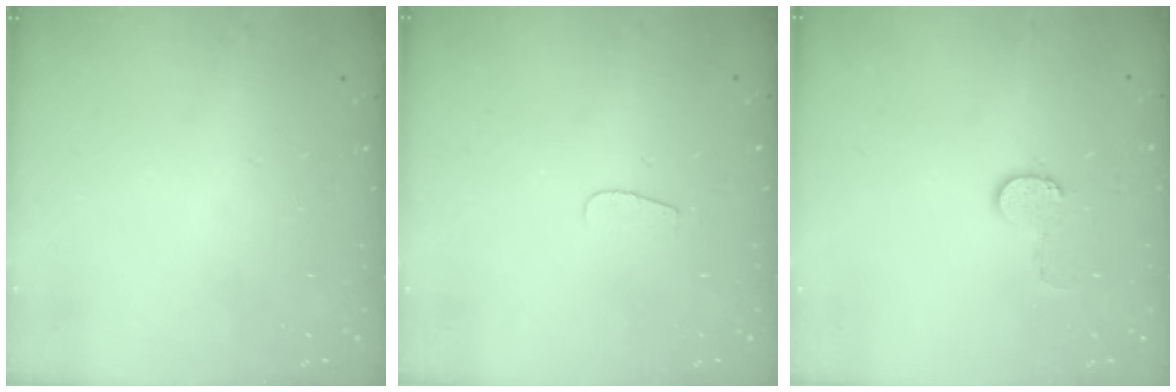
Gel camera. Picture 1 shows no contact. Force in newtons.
{"total": 3.4, "press": 3.4, "slide": 0.4}
{"total": 6.4, "press": 6.4, "slide": 0.6}